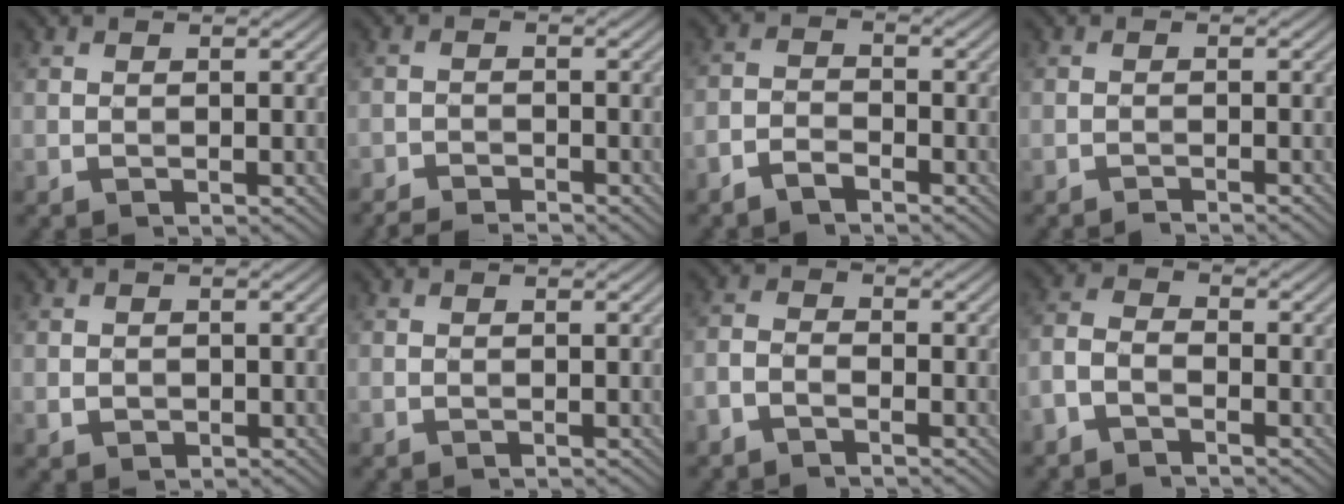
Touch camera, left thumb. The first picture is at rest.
{"total": 3.4, "force": [-3.2, 0.5, 1.1], "torque": [-0.026, -0.001, -0.063]}
{"total": 2.9, "force": [-2.5, 0.9, 1.3], "torque": [-0.028, 0.001, -0.057]}
{"total": 1.2, "force": [-1.1, 0.0, 0.5], "torque": [-0.003, 0.003, -0.024]}
{"total": 1.1, "force": [-0.1, 1.0, 0.4], "torque": [-0.008, -0.008, -0.002]}
{"total": 0.0}
{"total": 2.4, "force": [-1.9, 0.8, 1.1], "torque": [-0.026, 0.000, -0.048]}
{"total": 3.4, "force": [-2.6, 1.4, 1.8], "torque": [-0.041, 0.000, -0.068]}